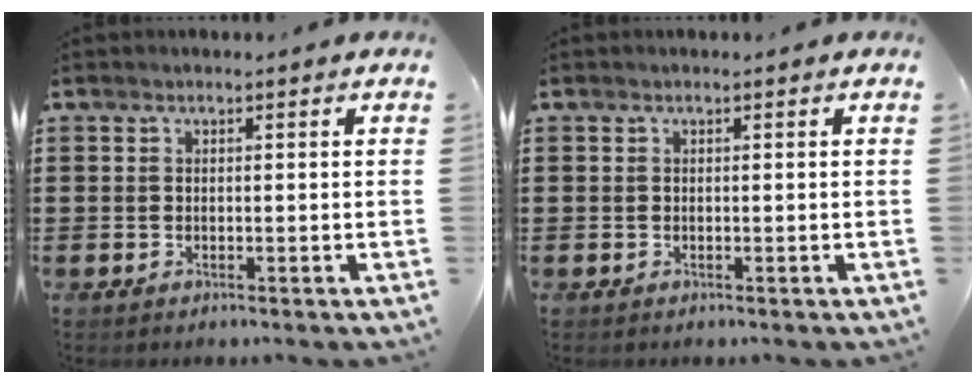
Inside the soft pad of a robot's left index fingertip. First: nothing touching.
{"total": 0.0}